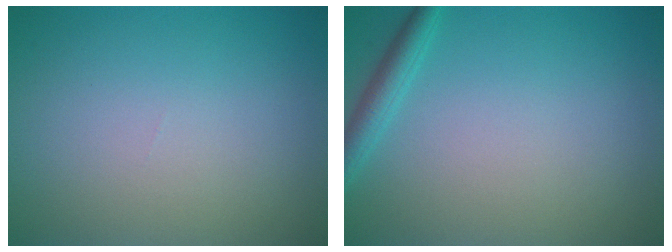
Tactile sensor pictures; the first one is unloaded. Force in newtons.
{"total": 2.1, "press": 2.0, "slide": 0.2}